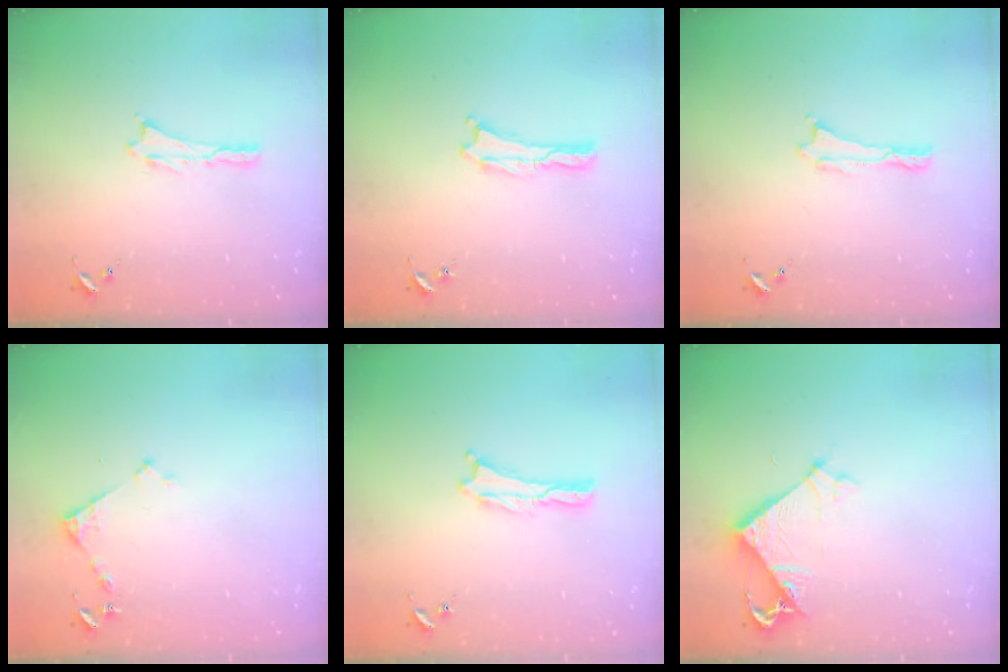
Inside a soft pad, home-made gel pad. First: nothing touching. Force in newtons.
{"total": 0.0}
{"total": 0.0}
{"total": 3.2, "press": 3.2, "slide": 0.3}
{"total": 0.0}
{"total": 5.9, "press": 5.8, "slide": 0.5}